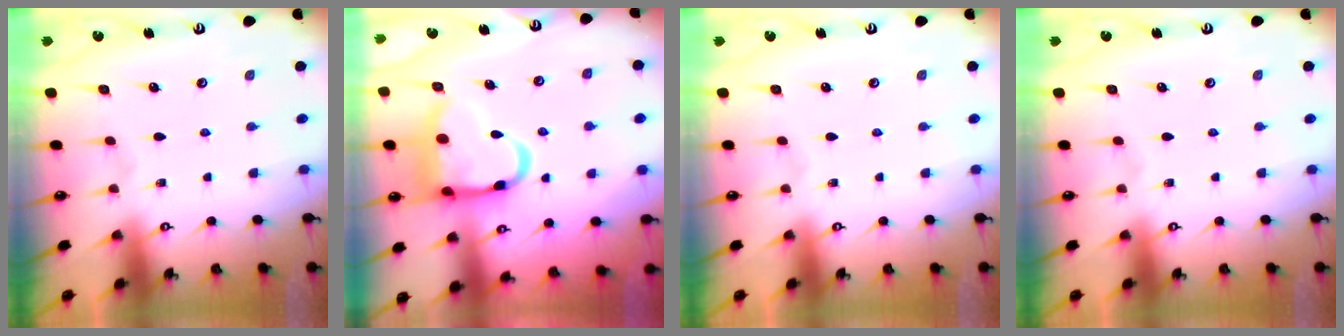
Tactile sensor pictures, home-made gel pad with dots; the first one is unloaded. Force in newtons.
{"total": 15.7, "press": 15.6, "slide": 1.8}
{"total": 0.0}
{"total": 0.0}